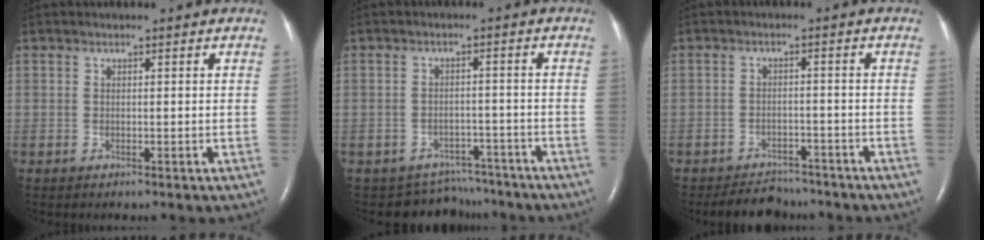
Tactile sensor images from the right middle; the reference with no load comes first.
{"total": 6.9, "force": [-6.2, 2.8, -1.0], "torque": [0.017, 0.024, -0.080]}
{"total": 5.6, "force": [-5.1, 2.1, 0.7], "torque": [-0.011, -0.002, -0.078]}